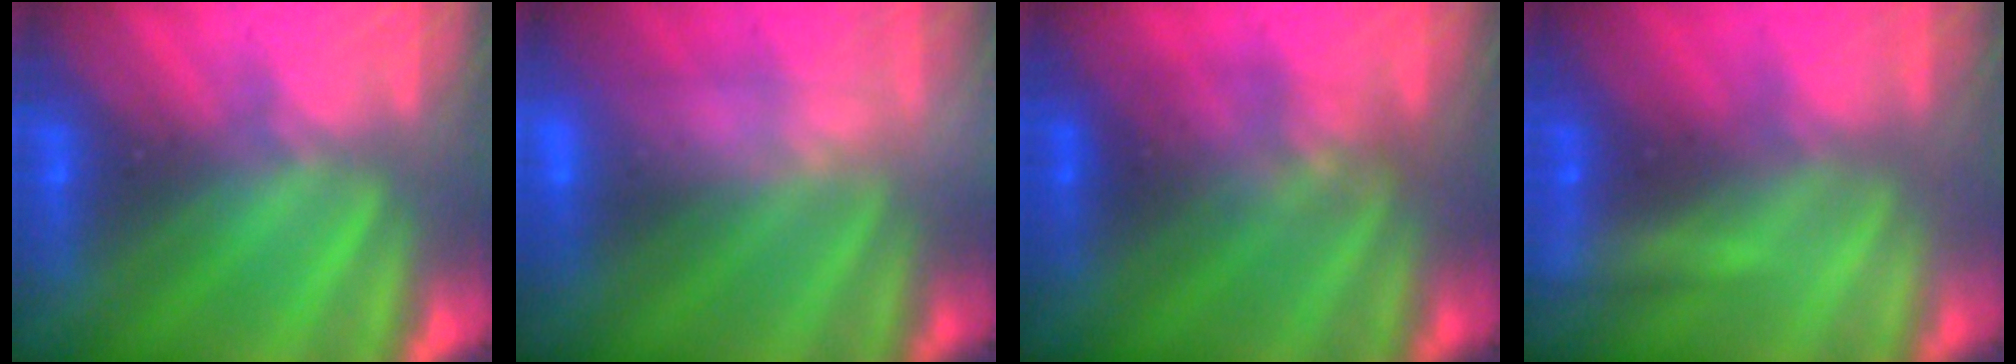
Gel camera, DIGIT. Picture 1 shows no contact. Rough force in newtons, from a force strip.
{"total": 2.4}
{"total": 2.3}
{"total": 2.1}